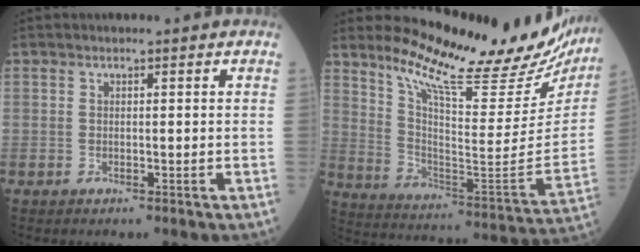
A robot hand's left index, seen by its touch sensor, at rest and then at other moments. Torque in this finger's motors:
{"motor_torque": [1.00, -1.14, 0.38, 0.09]}